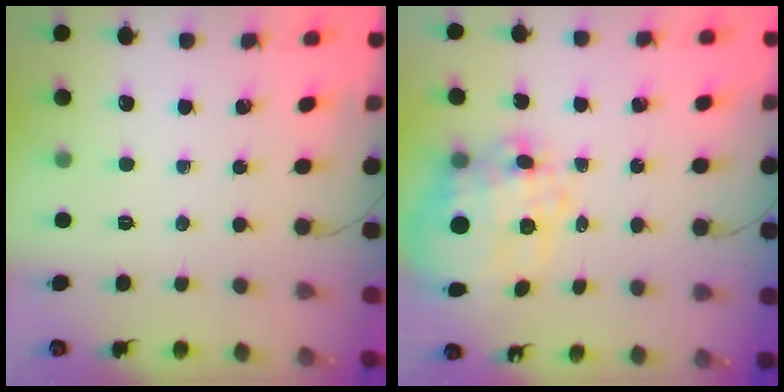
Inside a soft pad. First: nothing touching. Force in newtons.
{"total": 13.6, "press": 13.2, "slide": 3.1}